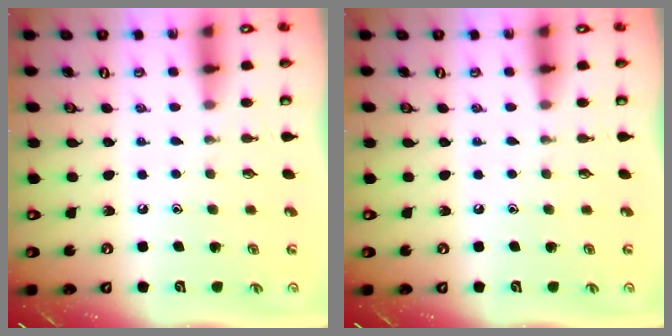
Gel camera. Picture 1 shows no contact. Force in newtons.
{"total": 0.0}